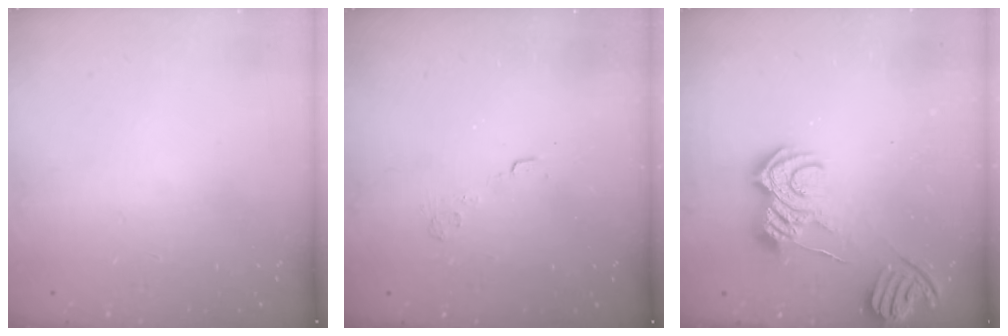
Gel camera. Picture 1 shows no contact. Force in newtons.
{"total": 2.7, "press": 2.3, "slide": 1.4}
{"total": 9.0, "press": 9.0, "slide": 0.7}